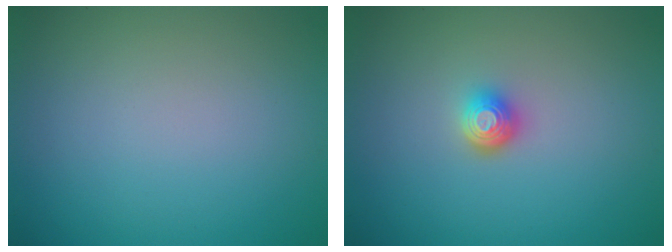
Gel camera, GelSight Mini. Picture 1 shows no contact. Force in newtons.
{"total": 1.8, "press": 1.3, "slide": 1.2}